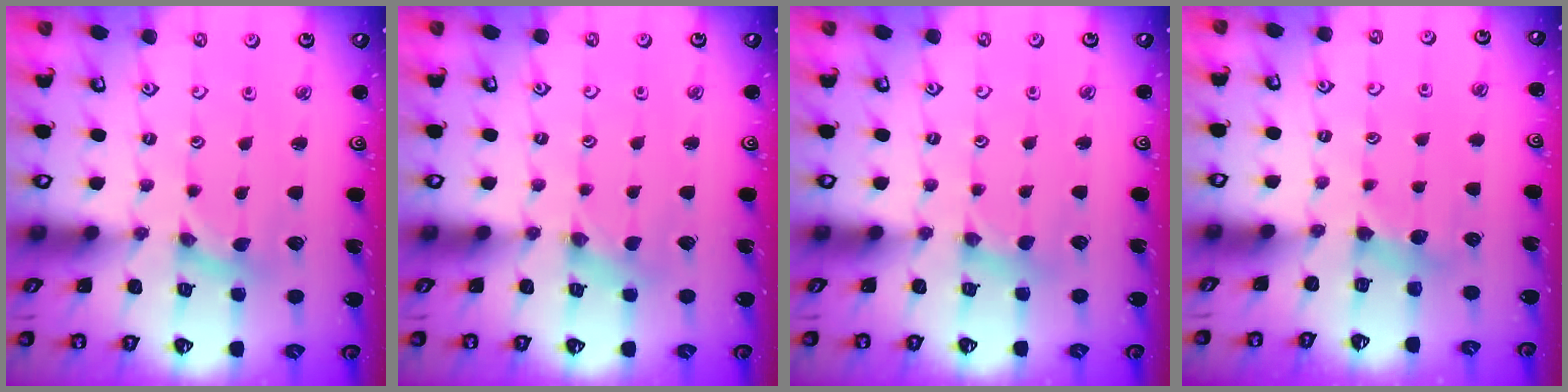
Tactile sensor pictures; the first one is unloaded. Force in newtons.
{"total": 0.0}
{"total": 3.6, "press": 3.6, "slide": 0.5}
{"total": 4.6, "press": 4.6, "slide": 0.5}